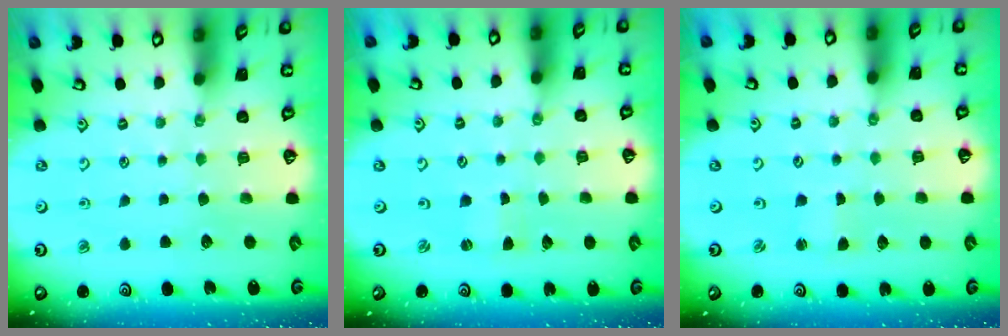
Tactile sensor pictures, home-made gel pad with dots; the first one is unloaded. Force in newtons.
{"total": 0.7, "press": 0.6, "slide": 0.1}
{"total": 0.8, "press": 0.8, "slide": 0.0}